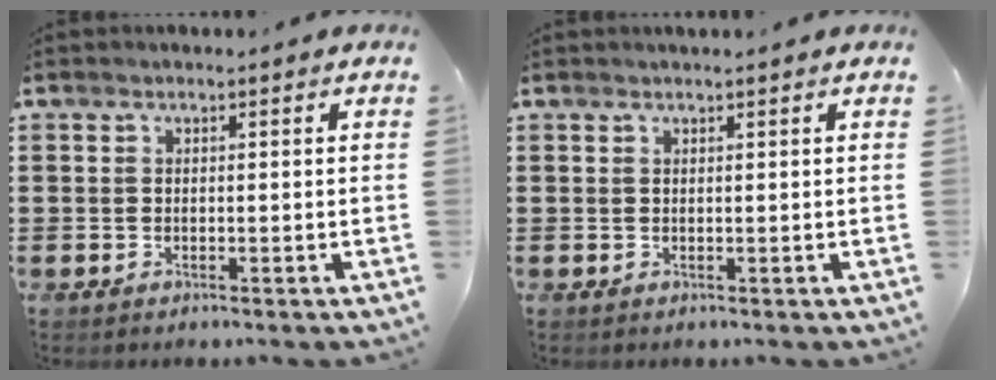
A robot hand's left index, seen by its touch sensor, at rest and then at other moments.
{"total": 0.5, "force": [0.4, -0.1, 0.2], "torque": [-0.005, 0.000, 0.009]}